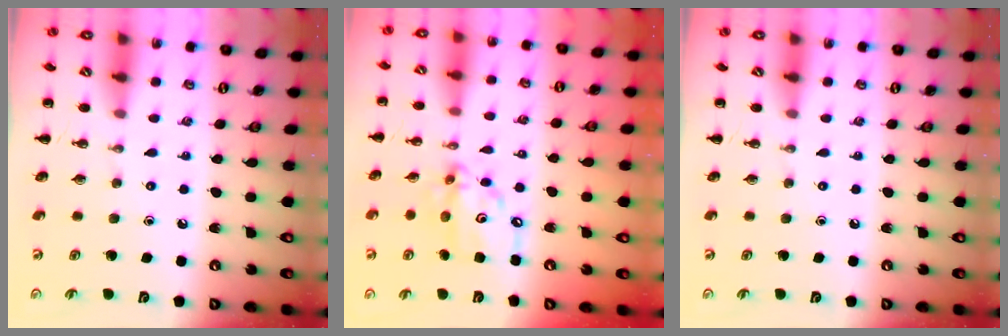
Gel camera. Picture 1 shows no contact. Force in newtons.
{"total": 10.5, "press": 10.3, "slide": 1.9}
{"total": 0.0}